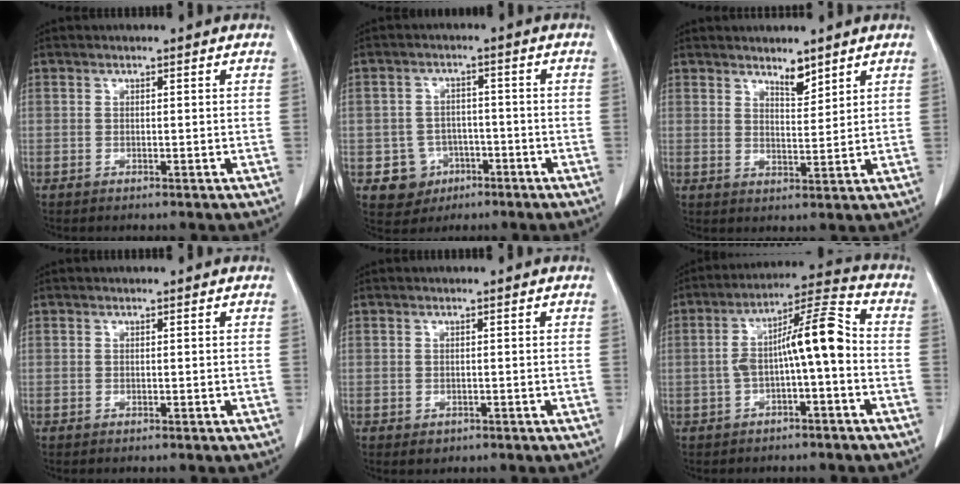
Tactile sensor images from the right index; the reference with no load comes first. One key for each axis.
{"total": 5.7, "fx": -2.4, "fy": 5.1, "fz": 0.8, "tx": -0.008, "ty": 0.013, "tz": -0.029}
{"total": 3.3, "fx": 2.8, "fy": 0.9, "fz": 1.5, "tx": -0.027, "ty": -0.009, "tz": 0.050}
{"total": 0.0}
{"total": 1.0, "fx": -0.4, "fy": 0.9, "fz": 0.4, "tx": -0.005, "ty": 0.003, "tz": 0.001}
{"total": 9.8, "fx": -1.1, "fy": 1.5, "fz": 9.6, "tx": -0.165, "ty": 0.037, "tz": -0.021}